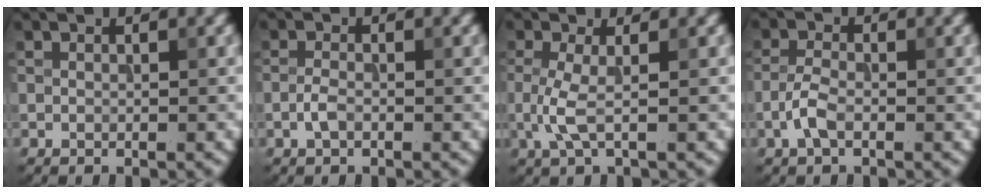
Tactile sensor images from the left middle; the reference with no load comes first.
{"total": 1.2, "force": [-0.6, 0.5, 0.9], "torque": [-0.023, 0.002, -0.015]}
{"total": 2.3, "force": [-0.2, 0.5, 2.3], "torque": [-0.056, -0.005, -0.006]}
{"total": 2.2, "force": [-1.0, 0.9, 1.7], "torque": [-0.039, 0.004, -0.026]}